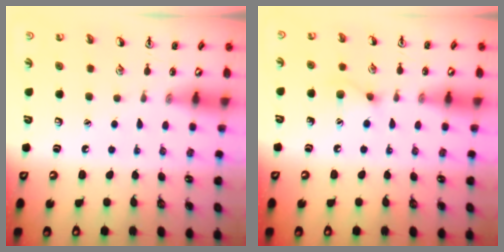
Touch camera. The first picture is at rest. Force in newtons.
{"total": 6.4, "press": 6.4, "slide": 0.9}